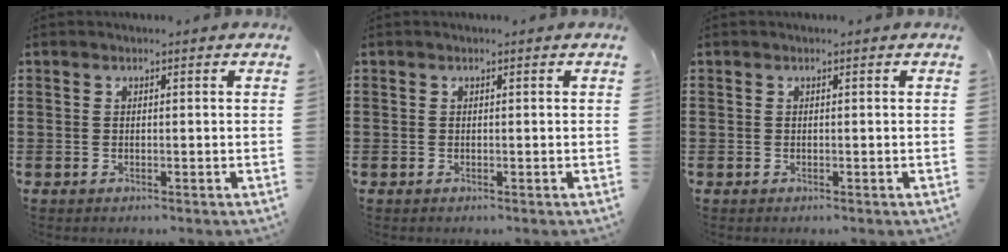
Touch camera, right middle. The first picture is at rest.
{"total": 0.0}
{"total": 0.0}